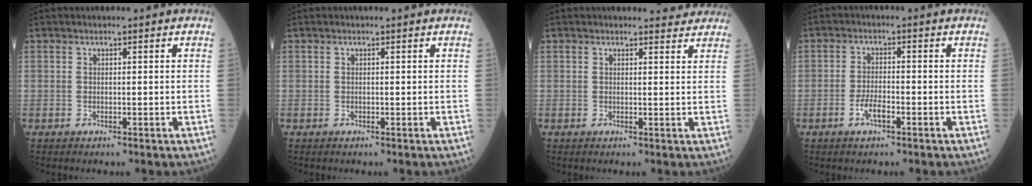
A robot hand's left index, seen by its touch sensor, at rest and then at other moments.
{"total": 0.0}
{"total": 2.9, "force": [2.9, 0.6, 0.1], "torque": [-0.001, -0.004, 0.022]}
{"total": 3.2, "force": [-1.7, 0.9, 2.6], "torque": [-0.052, 0.000, -0.033]}